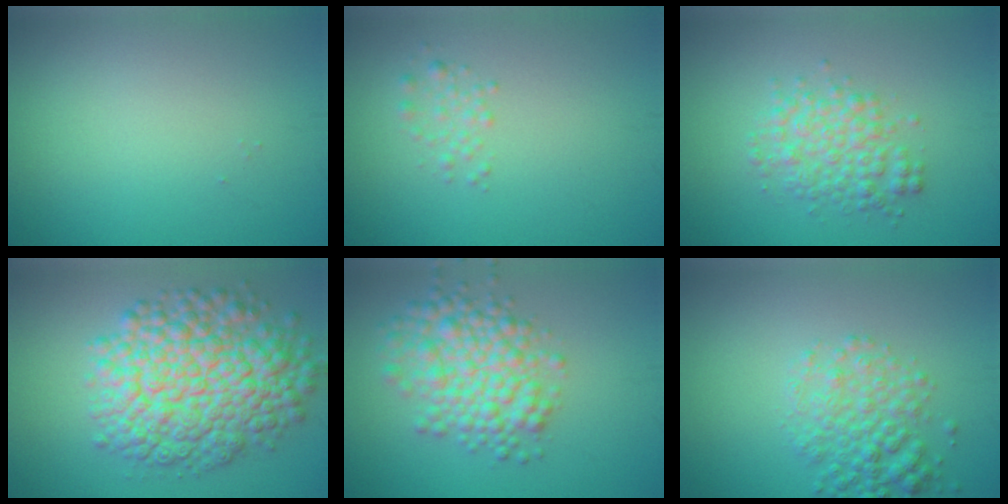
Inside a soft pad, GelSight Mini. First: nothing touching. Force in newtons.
{"total": 1.2, "press": 1.1, "slide": 0.1}
{"total": 3.5, "press": 3.5, "slide": 0.0}
{"total": 10.5, "press": 10.5, "slide": 0.3}
{"total": 5.9, "press": 5.9, "slide": 0.1}
{"total": 4.0, "press": 4.0, "slide": 0.1}